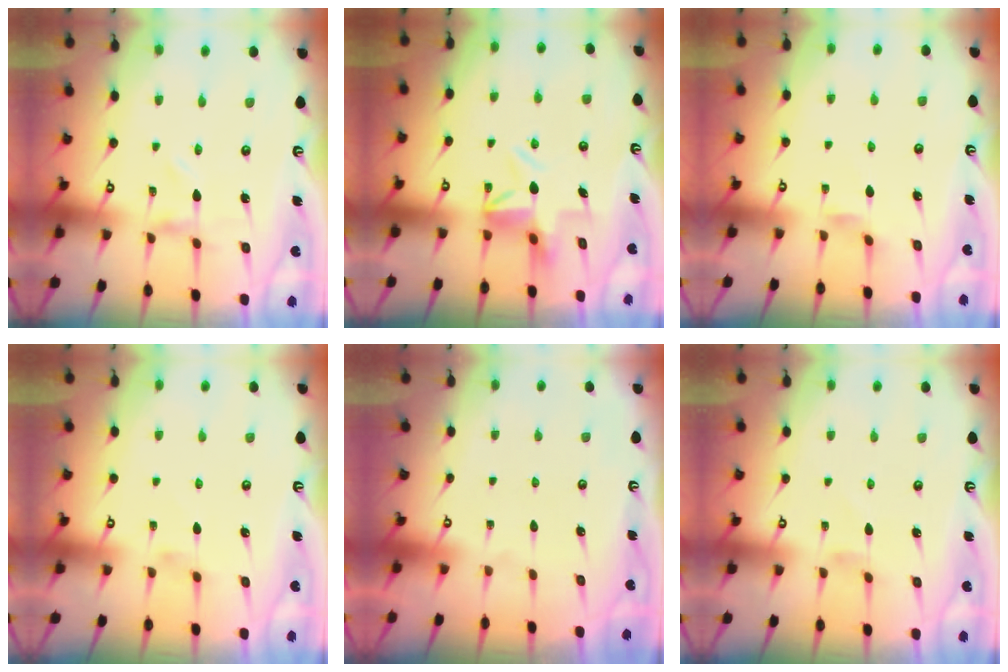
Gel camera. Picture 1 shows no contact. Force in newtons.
{"total": 6.3, "press": 6.3, "slide": 0.3}
{"total": 2.5, "press": 2.4, "slide": 0.4}
{"total": 1.1, "press": 1.0, "slide": 0.3}
{"total": 1.6, "press": 1.6, "slide": 0.1}
{"total": 0.8, "press": 0.7, "slide": 0.2}